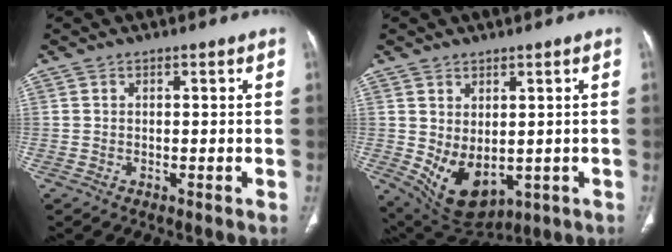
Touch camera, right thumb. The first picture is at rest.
{"total": 9.8, "force": [-0.9, 6.1, 7.6], "torque": [-0.116, -0.009, 0.020]}